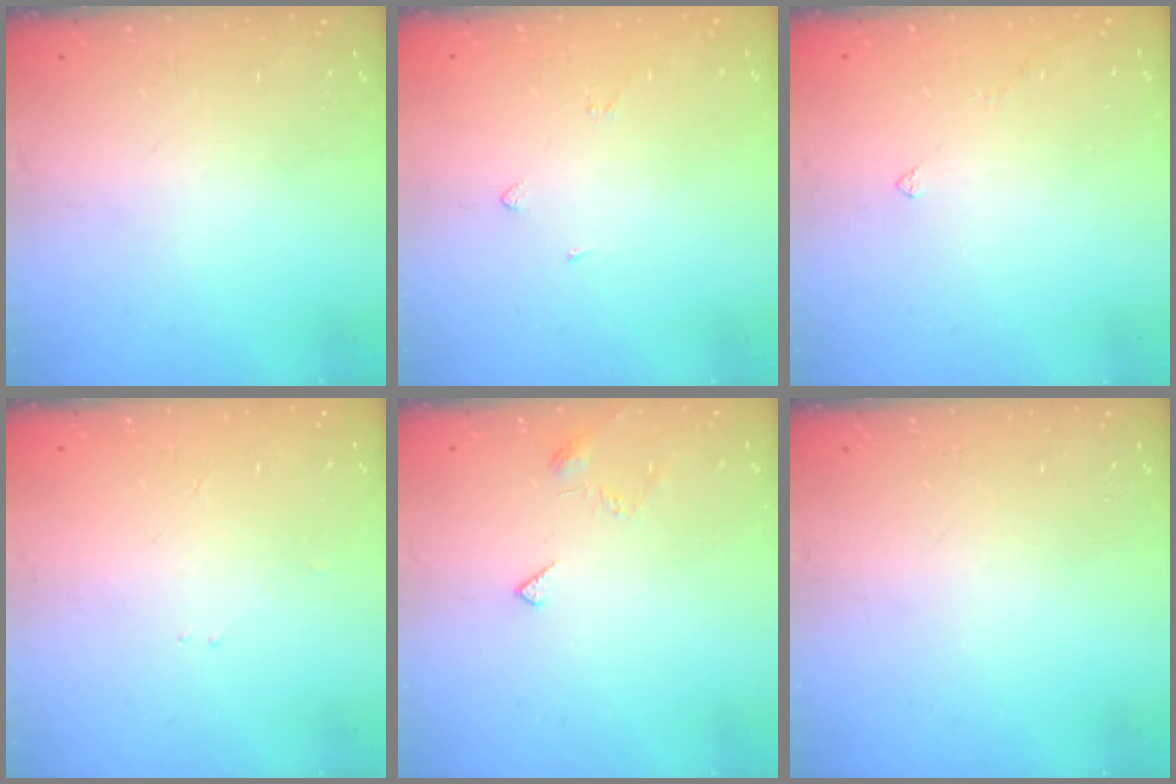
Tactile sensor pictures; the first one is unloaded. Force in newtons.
{"total": 1.9, "press": 1.8, "slide": 0.6}
{"total": 1.9, "press": 1.8, "slide": 0.4}
{"total": 2.3, "press": 2.3, "slide": 0.3}
{"total": 5.2, "press": 5.2, "slide": 0.5}
{"total": 0.0}